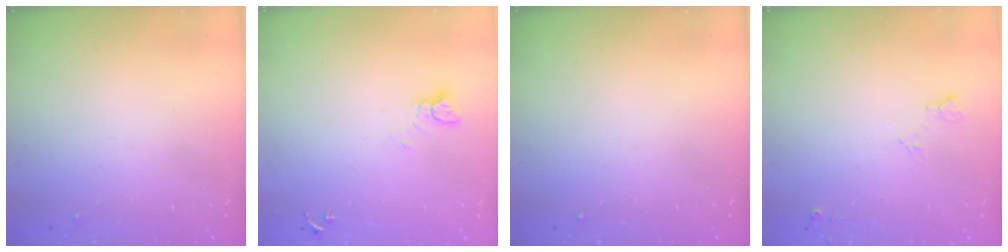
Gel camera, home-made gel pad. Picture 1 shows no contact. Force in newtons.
{"total": 2.6, "press": 2.6, "slide": 0.1}
{"total": 0.0}
{"total": 6.0, "press": 6.0, "slide": 1.0}